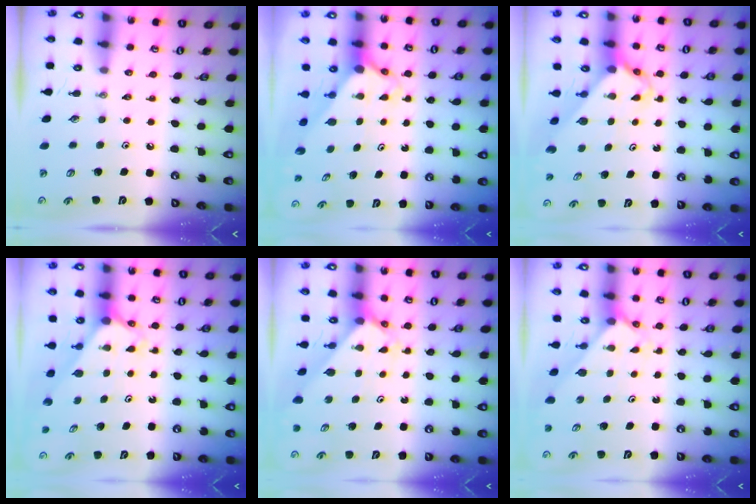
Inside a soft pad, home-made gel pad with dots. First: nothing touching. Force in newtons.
{"total": 3.0, "press": 3.0, "slide": 0.3}
{"total": 2.6, "press": 2.6, "slide": 0.2}
{"total": 2.4, "press": 2.4, "slide": 0.2}
{"total": 2.2, "press": 2.2, "slide": 0.2}
{"total": 2.2, "press": 2.2, "slide": 0.2}